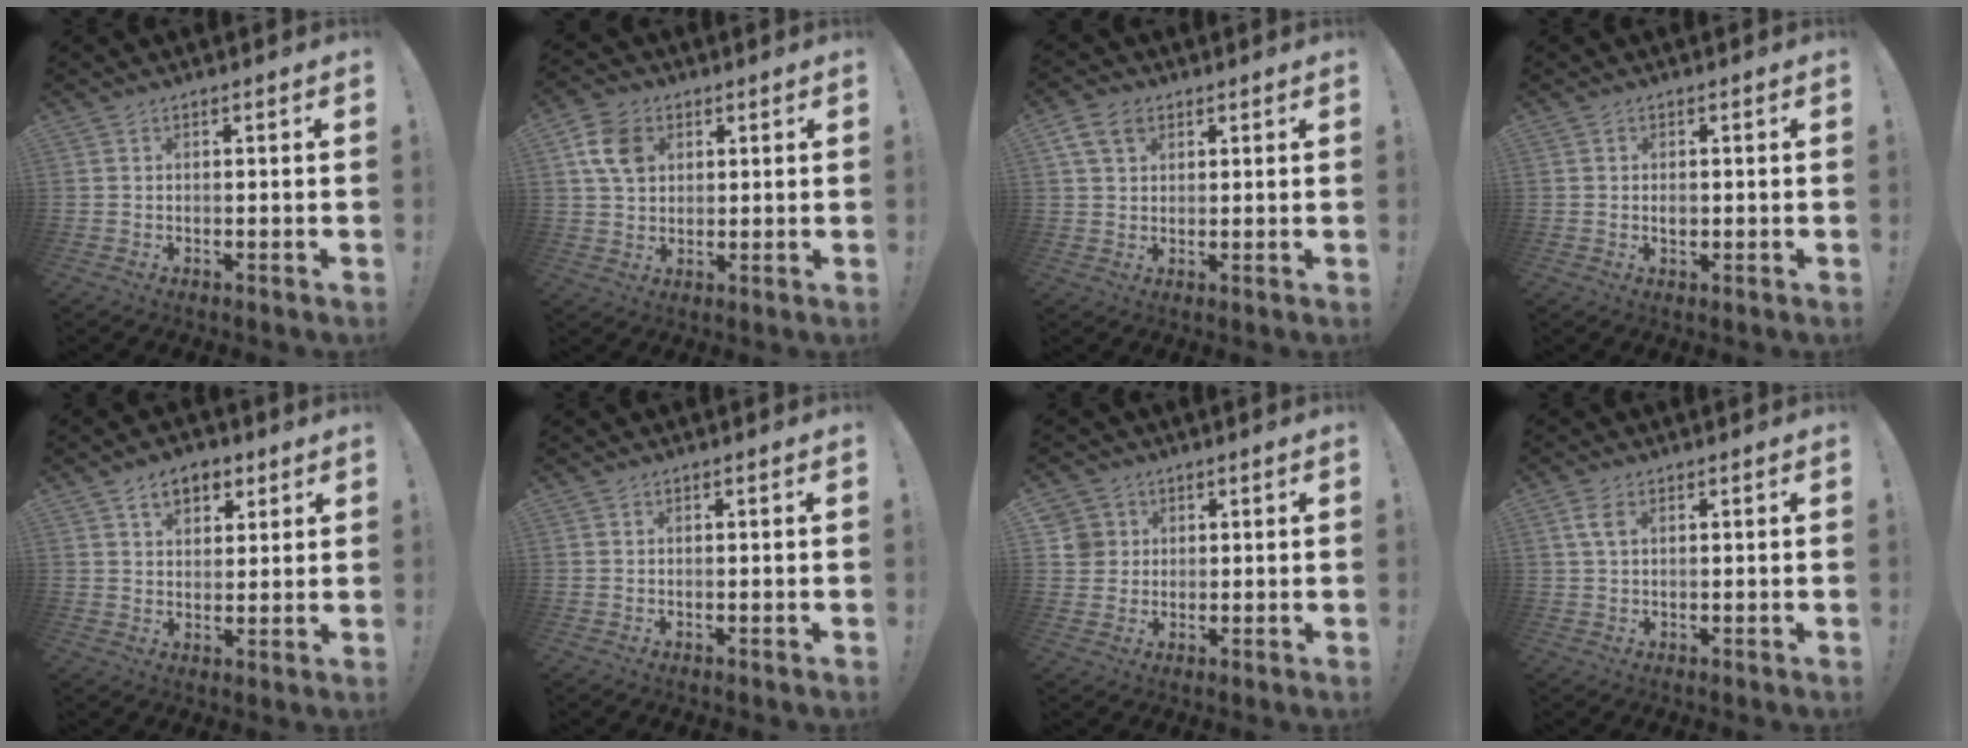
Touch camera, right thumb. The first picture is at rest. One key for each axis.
{"total": 11.6, "fx": 4.1, "fy": 8.6, "fz": 6.7, "tx": -0.114, "ty": 0.002, "tz": 0.081}
{"total": 7.2, "fx": 3.4, "fy": 4.9, "fz": 4.0, "tx": -0.071, "ty": 0.000, "tz": 0.069}
{"total": 1.5, "fx": -0.3, "fy": 1.0, "fz": 1.1, "tx": -0.007, "ty": -0.003, "tz": -0.009}
{"total": 7.8, "fx": 4.2, "fy": 5.2, "fz": 4.0, "tx": -0.048, "ty": -0.012, "tz": 0.074}
{"total": 0.0}
{"total": 5.1, "fx": 1.6, "fy": 4.8, "fz": 0.9, "tx": -0.009, "ty": -0.004, "tz": 0.033}
{"total": 3.6, "fx": 1.4, "fy": 1.9, "fz": 2.8, "tx": -0.050, "ty": 0.002, "tz": 0.025}